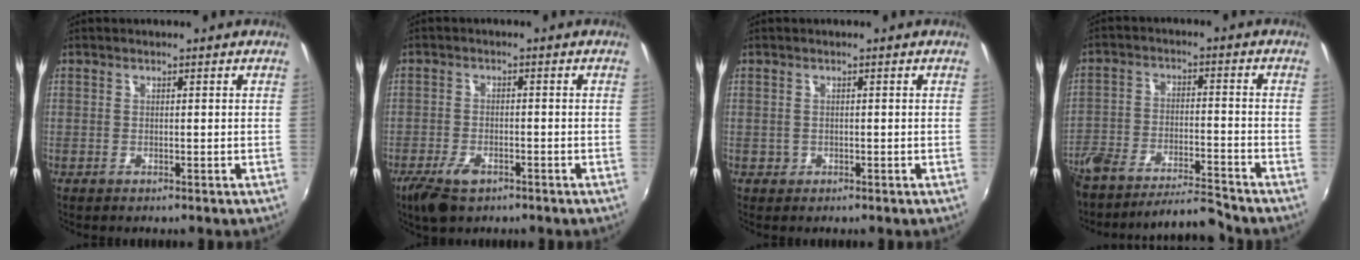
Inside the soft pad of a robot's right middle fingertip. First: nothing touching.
{"total": 6.3, "force": [-4.1, 2.9, 3.8], "torque": [-0.100, -0.016, -0.074]}
{"total": 0.9, "force": [-0.3, 0.9, 0.1], "torque": [-0.001, -0.003, -0.002]}
{"total": 11.5, "force": [-11.0, 0.8, 3.5], "torque": [-0.091, -0.005, -0.193]}